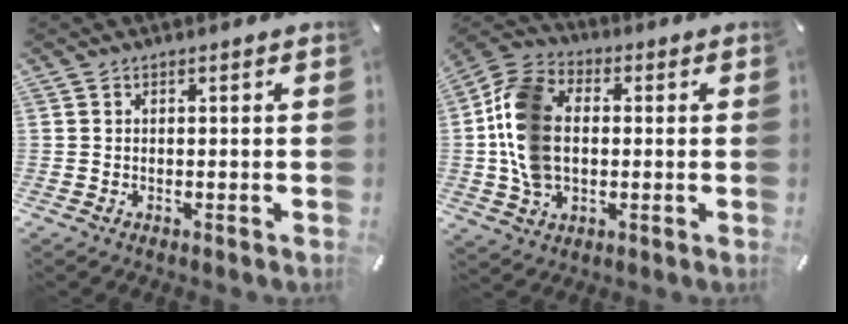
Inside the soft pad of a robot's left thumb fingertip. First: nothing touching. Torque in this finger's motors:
{"motor_torque": [0.39, 0.93, 0.48, -0.12, 0.68]}